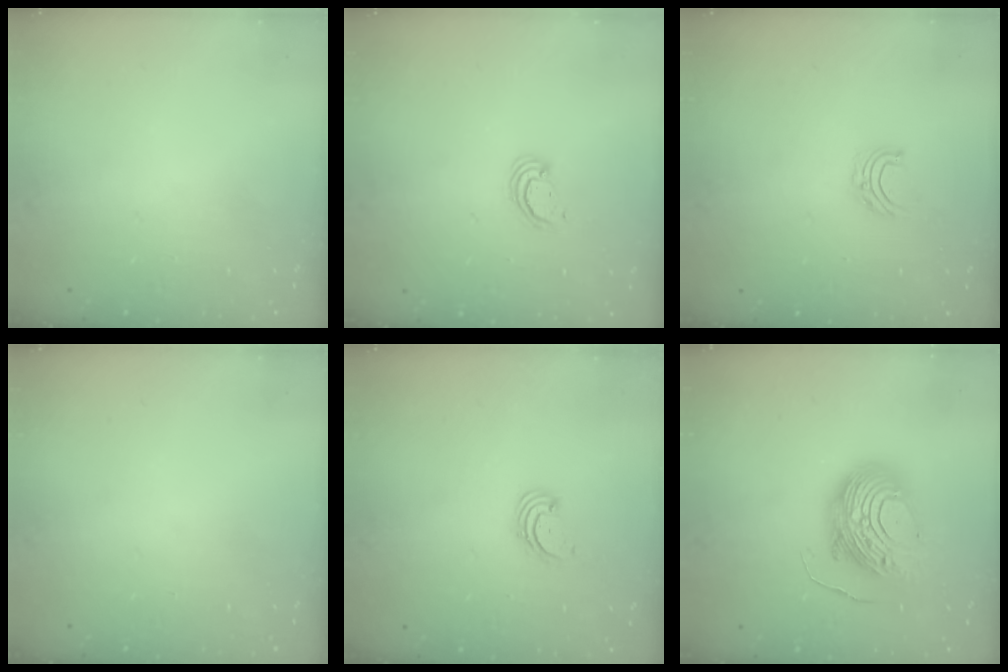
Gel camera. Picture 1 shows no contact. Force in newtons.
{"total": 2.5, "press": 2.5, "slide": 0.2}
{"total": 5.0, "press": 5.0, "slide": 0.4}
{"total": 0.0}
{"total": 1.7, "press": 1.7, "slide": 0.2}
{"total": 11.6, "press": 11.6, "slide": 0.9}